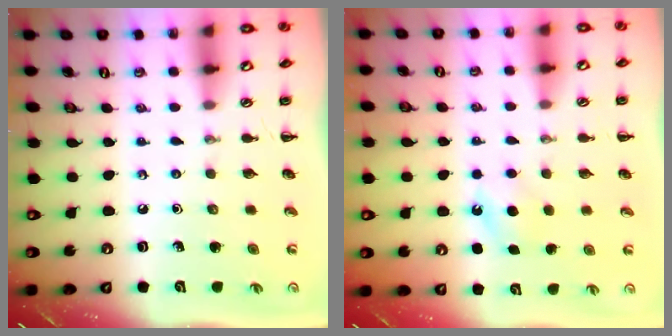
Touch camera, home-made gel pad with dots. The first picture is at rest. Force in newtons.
{"total": 5.4, "press": 5.2, "slide": 1.2}